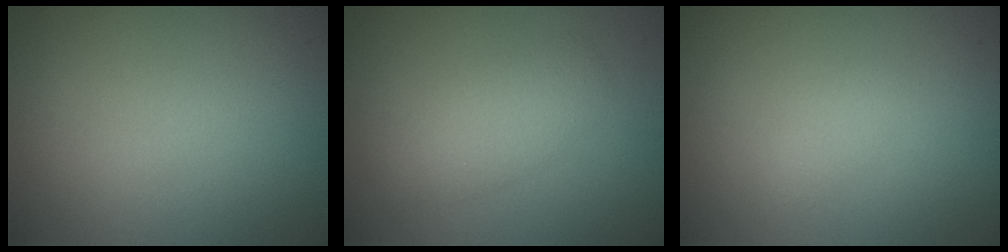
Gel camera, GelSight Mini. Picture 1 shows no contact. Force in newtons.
{"total": 2.9, "press": 2.9, "slide": 0.0}
{"total": 0.6, "press": 0.6, "slide": 0.1}